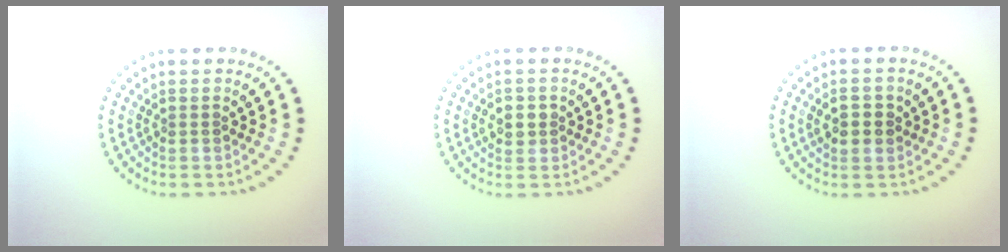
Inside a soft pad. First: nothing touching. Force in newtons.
{"total": 1.6, "press": 1.6, "slide": 0.3}
{"total": 2.4, "press": 2.4, "slide": 0.2}